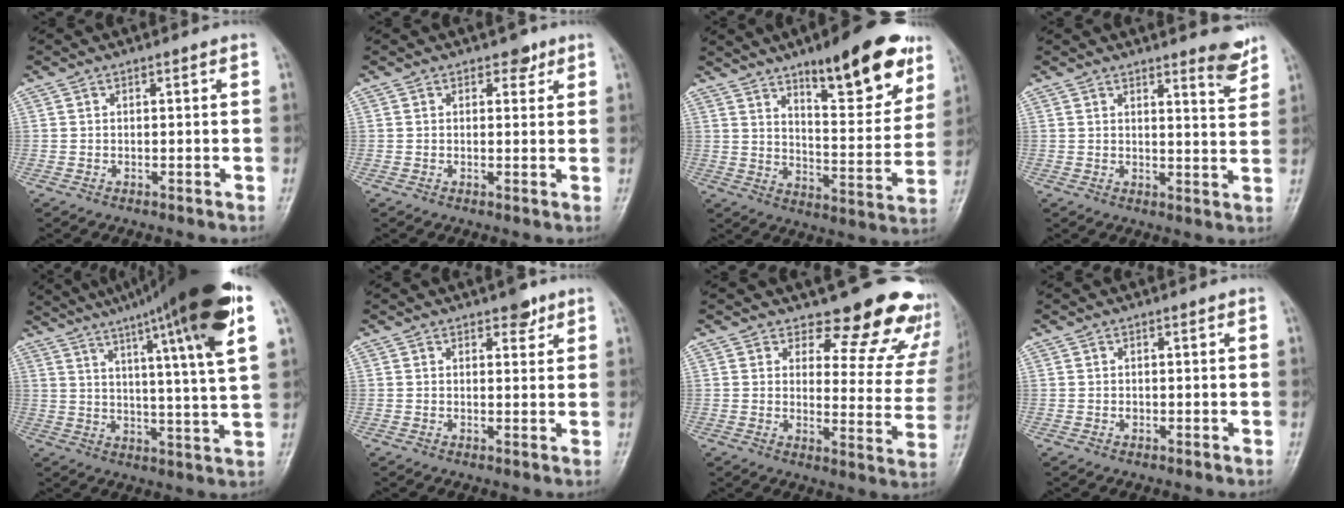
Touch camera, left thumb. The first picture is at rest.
{"total": 2.2, "force": [1.4, 1.4, 0.9], "torque": [0.004, -0.005, 0.016]}
{"total": 20.3, "force": [12.4, 6.3, 14.8], "torque": [-0.159, -0.061, 0.183]}
{"total": 5.0, "force": [4.0, 0.9, 2.9], "torque": [-0.023, -0.036, 0.049]}
{"total": 23.3, "force": [14.3, 1.3, 18.4], "torque": [-0.275, -0.033, 0.198]}
{"total": 3.1, "force": [2.2, 1.5, 1.7], "torque": [-0.007, -0.010, 0.028]}
{"total": 16.6, "force": [14.5, 6.5, 4.7], "torque": [0.009, -0.127, 0.152]}
{"total": 0.7, "force": [0.2, 0.5, 0.4], "torque": [-0.001, 0.001, 0.003]}